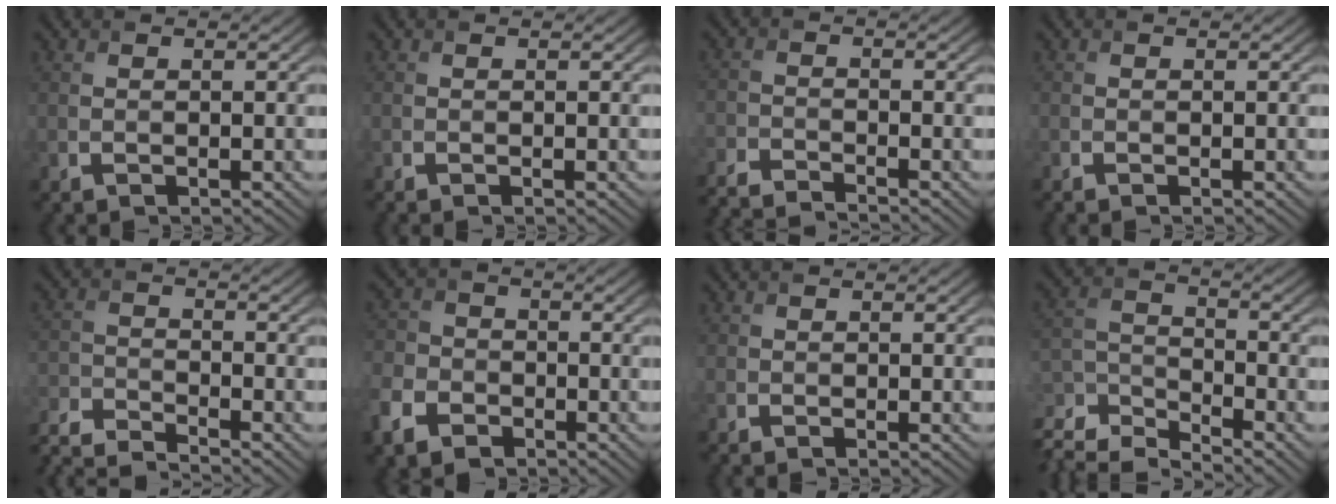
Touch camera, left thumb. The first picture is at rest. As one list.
[{"total": 0.6, "force": [-0.6, -0.1, 0.1], "torque": [-0.004, -0.005, -0.012]}, {"total": 4.4, "force": [-4.1, 0.1, 1.5], "torque": [-0.034, -0.012, -0.086]}, {"total": 0.9, "force": [-0.9, 0.0, 0.2], "torque": [-0.003, -0.006, -0.018]}, {"total": 7.0, "force": [-6.4, 1.1, 2.7], "torque": [-0.060, -0.012, -0.128]}, {"total": 6.1, "force": [-3.2, 4.4, 3.0], "torque": [-0.089, -0.009, -0.076]}, {"total": 0.7, "force": [-0.7, 0.2, 0.1], "torque": [-0.002, -0.005, -0.015]}, {"total": 7.9, "force": [-5.7, 2.8, 4.7], "torque": [-0.112, -0.019, -0.116]}]